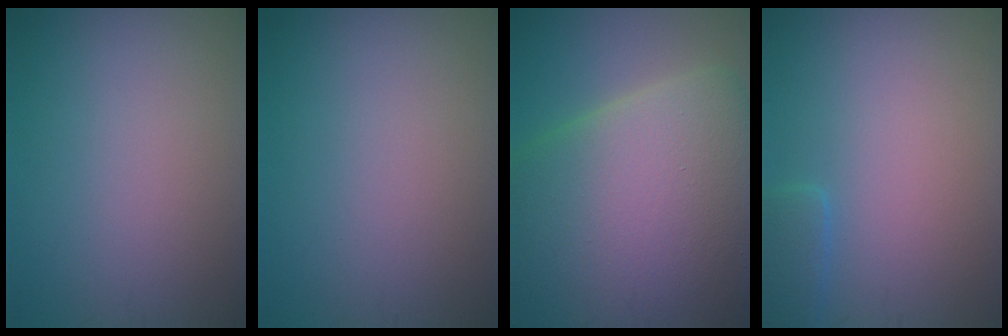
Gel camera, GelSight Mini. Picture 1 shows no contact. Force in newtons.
{"total": 0.0}
{"total": 20.8, "press": 20.8, "slide": 1.0}
{"total": 1.7, "press": 1.7, "slide": 0.1}